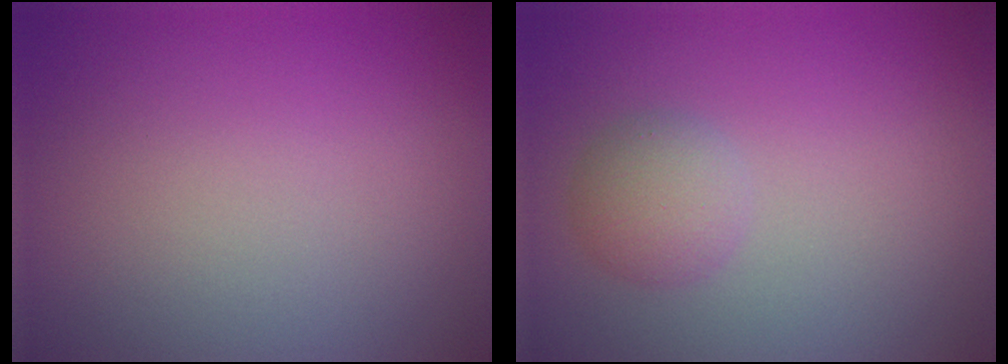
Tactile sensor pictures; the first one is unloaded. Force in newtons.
{"total": 2.2, "press": 2.2, "slide": 0.2}